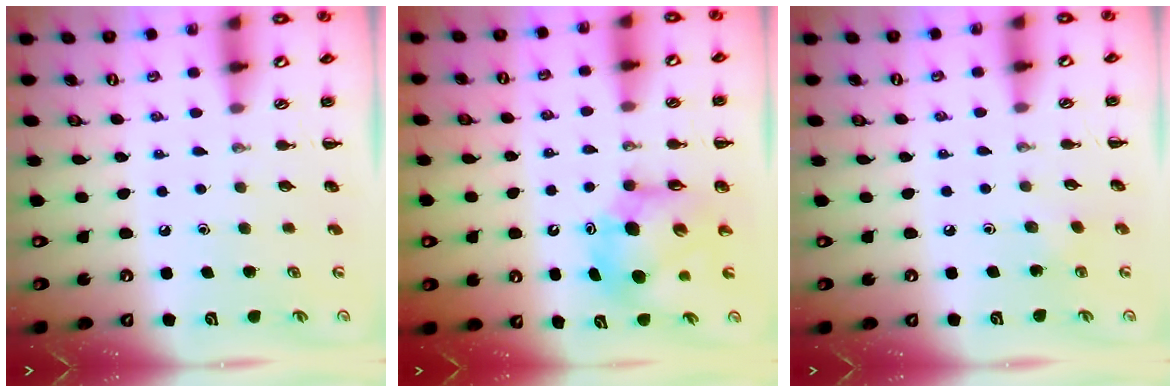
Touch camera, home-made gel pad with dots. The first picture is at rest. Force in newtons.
{"total": 9.3, "press": 8.9, "slide": 2.8}
{"total": 2.3, "press": 2.2, "slide": 0.7}